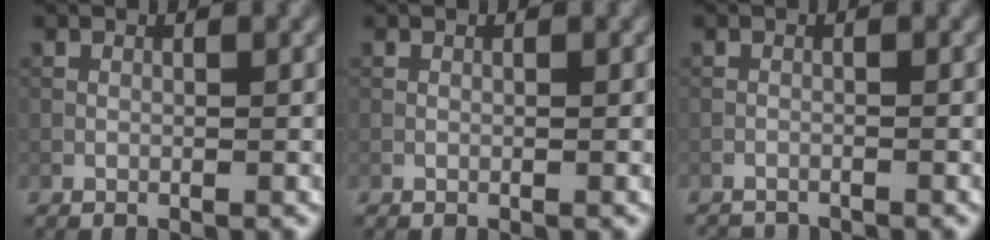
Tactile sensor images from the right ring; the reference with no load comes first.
{"total": 0.0}
{"total": 2.3, "force": [-2.3, 0.2, 0.2], "torque": [-0.011, -0.007, -0.039]}